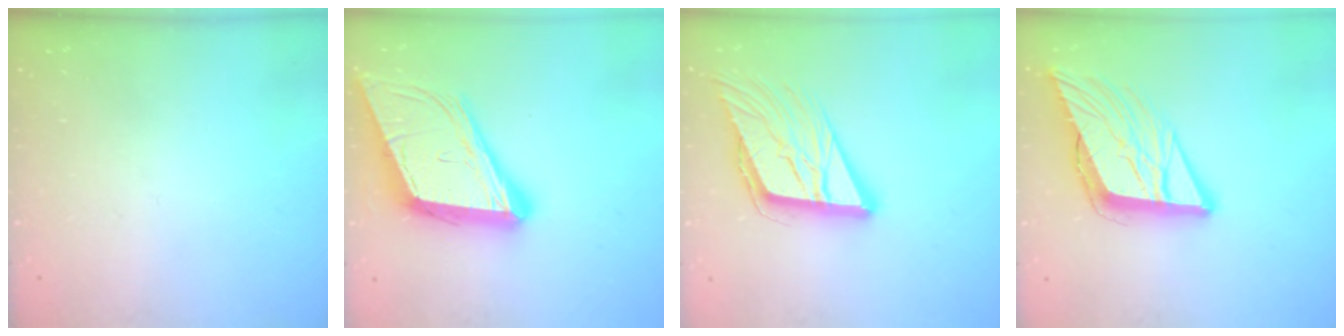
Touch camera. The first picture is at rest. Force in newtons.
{"total": 18.1, "press": 17.5, "slide": 4.3}
{"total": 15.0, "press": 14.6, "slide": 3.5}
{"total": 13.5, "press": 12.9, "slide": 3.8}